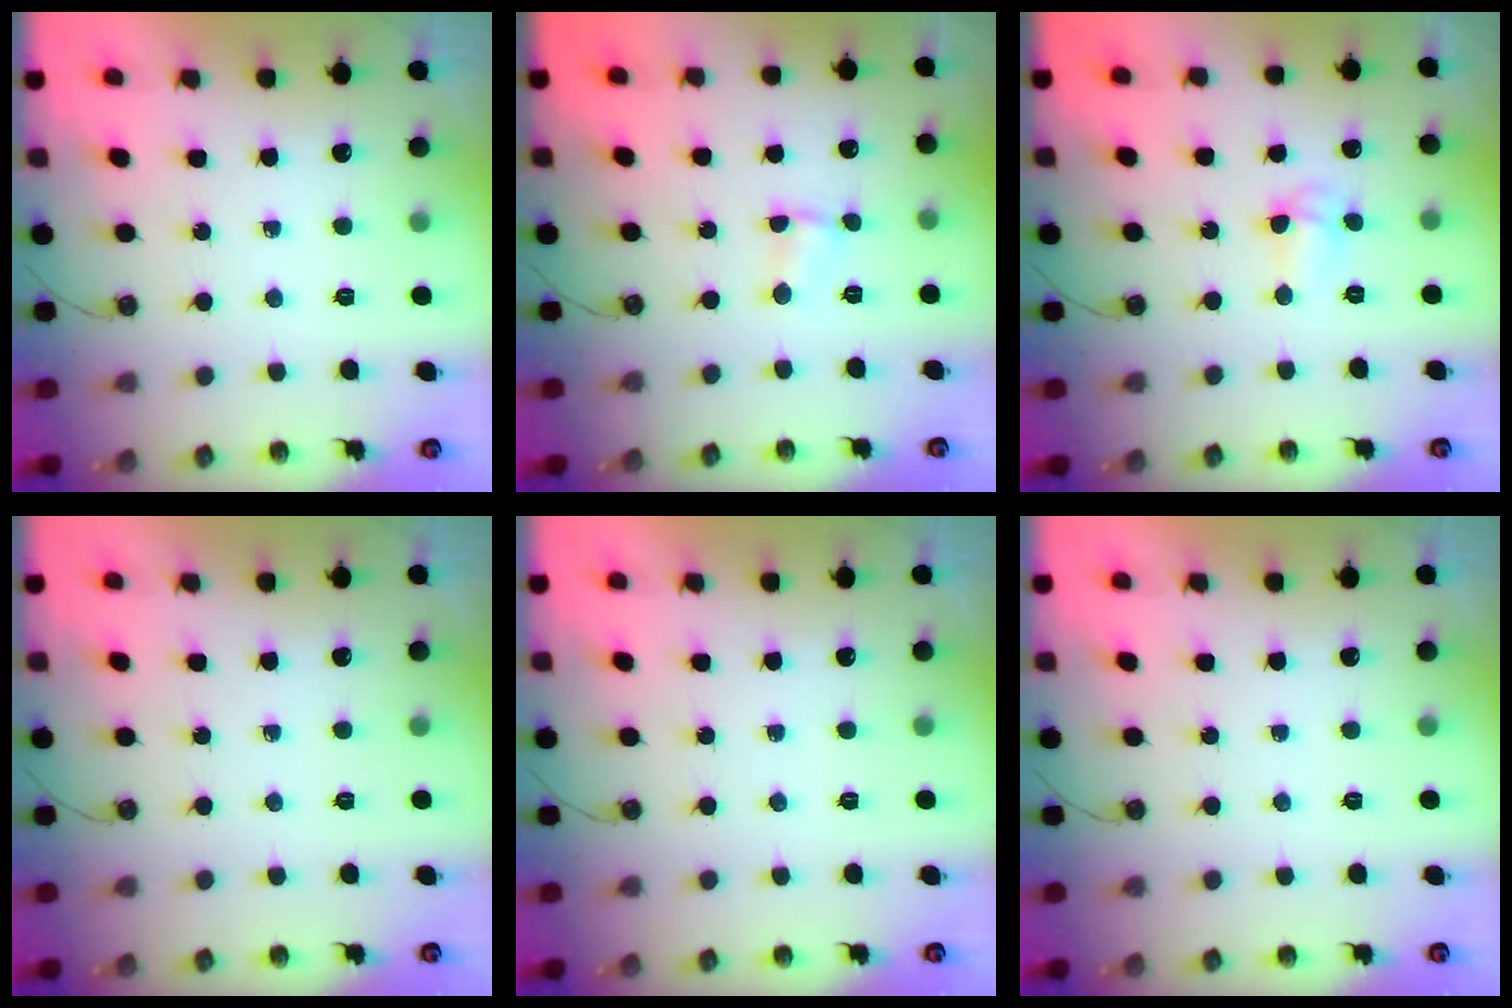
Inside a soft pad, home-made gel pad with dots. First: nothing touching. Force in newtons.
{"total": 1.7, "press": 1.7, "slide": 0.2}
{"total": 4.4, "press": 3.4, "slide": 2.8}
{"total": 0.0}
{"total": 0.0}
{"total": 0.0}